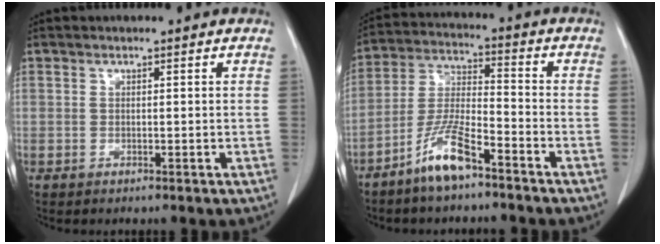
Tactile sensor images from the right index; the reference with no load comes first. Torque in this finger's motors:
{"motor_torque": [0.24, -0.19, 0.21, 0.15]}